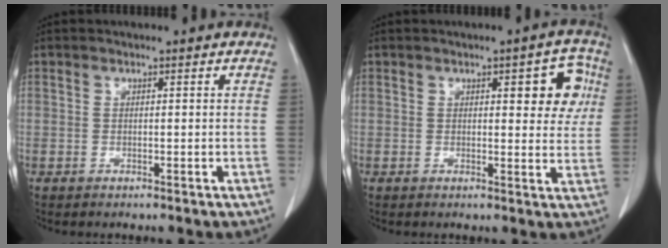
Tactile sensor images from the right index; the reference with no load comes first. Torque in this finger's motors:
{"motor_torque": [0.38, 0.34, 0.06, 0.05]}